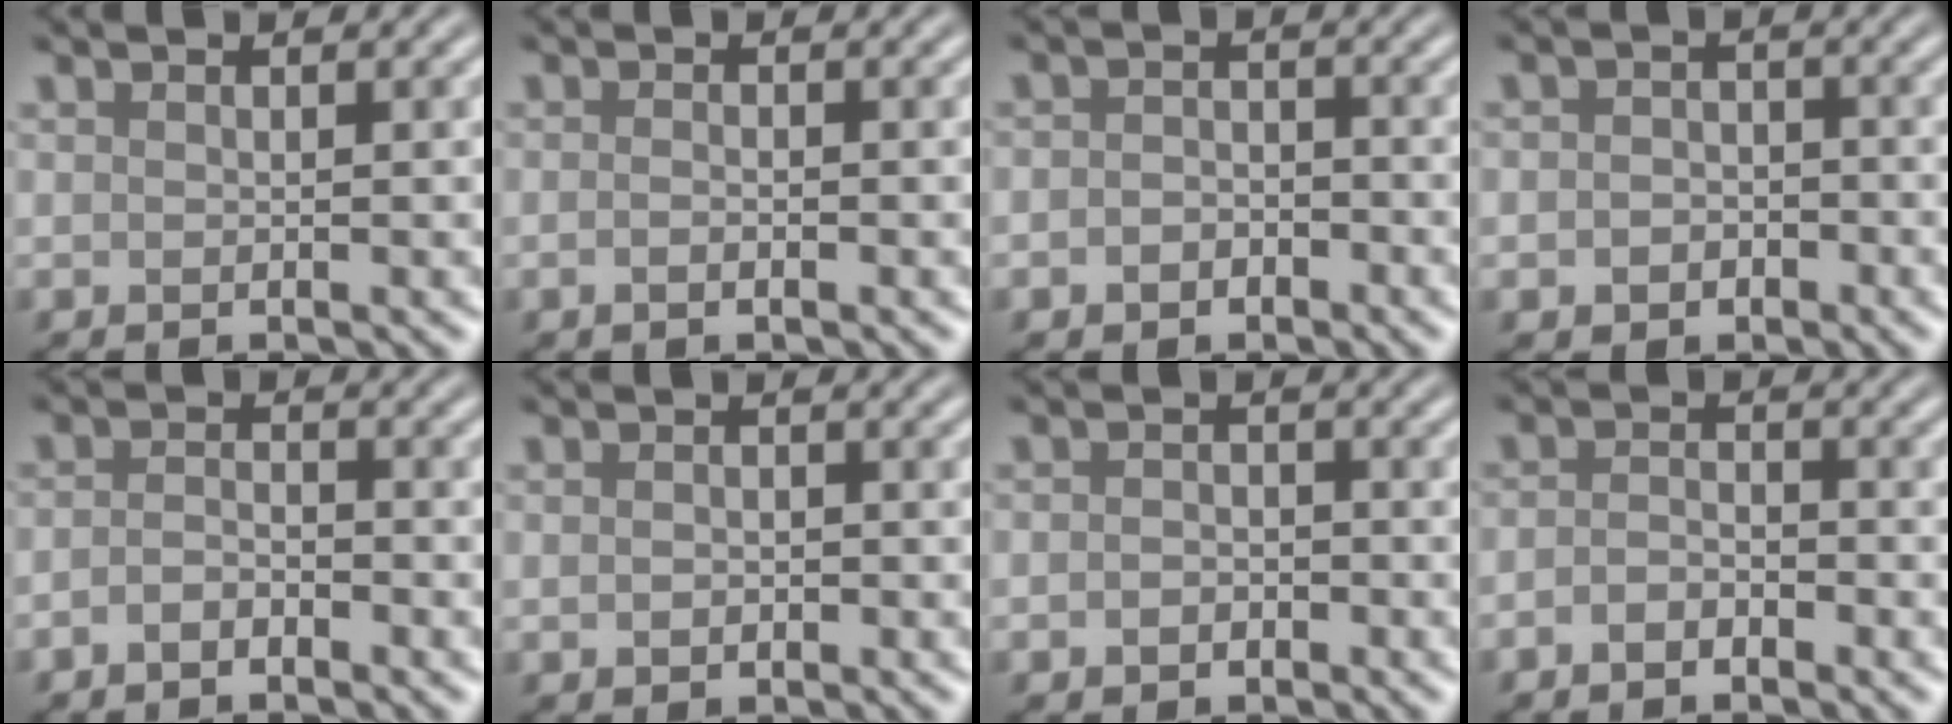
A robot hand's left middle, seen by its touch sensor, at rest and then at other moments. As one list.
[{"total": 1.0, "force": [-0.4, 0.4, 0.9], "torque": [-0.017, -0.001, -0.009]}, {"total": 2.1, "force": [-0.9, 1.6, 1.0], "torque": [-0.015, 0.000, -0.023]}, {"total": 2.3, "force": [-0.8, 1.9, 1.0], "torque": [-0.005, -0.004, -0.020]}, {"total": 1.8, "force": [-1.1, 0.8, 1.1], "torque": [-0.024, 0.002, -0.025]}, {"total": 1.2, "force": [-0.2, 0.9, 0.8], "torque": [-0.016, -0.001, -0.005]}, {"total": 1.7, "force": [-0.7, 1.3, 0.8], "torque": [-0.014, -0.001, -0.017]}, {"total": 1.8, "force": [-1.0, 0.9, 1.2], "torque": [-0.025, 0.002, -0.025]}]